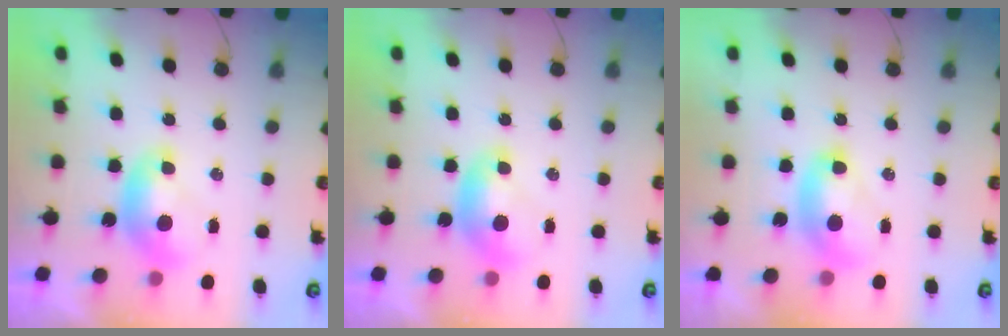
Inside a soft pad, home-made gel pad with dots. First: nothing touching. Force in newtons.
{"total": 0.0}
{"total": 2.7, "press": 2.7, "slide": 0.1}